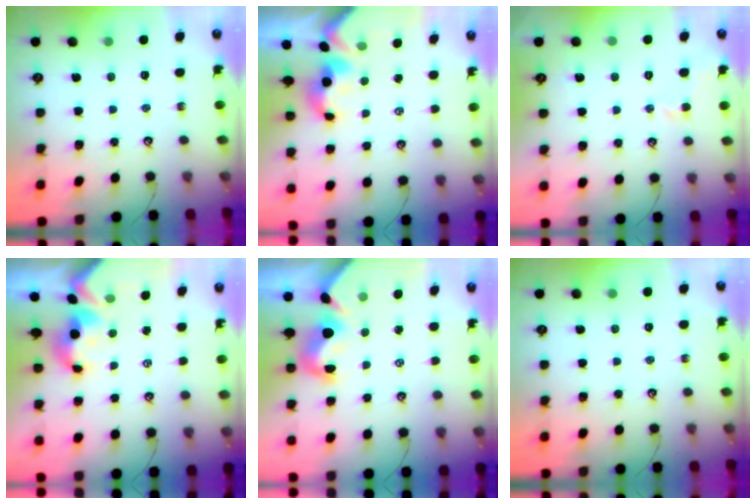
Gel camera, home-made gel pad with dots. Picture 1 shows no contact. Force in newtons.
{"total": 0.5, "press": 0.4, "slide": 0.4}
{"total": 0.9, "press": 0.8, "slide": 0.3}
{"total": 2.1, "press": 1.9, "slide": 0.7}
{"total": 2.1, "press": 1.9, "slide": 1.0}
{"total": 0.0}